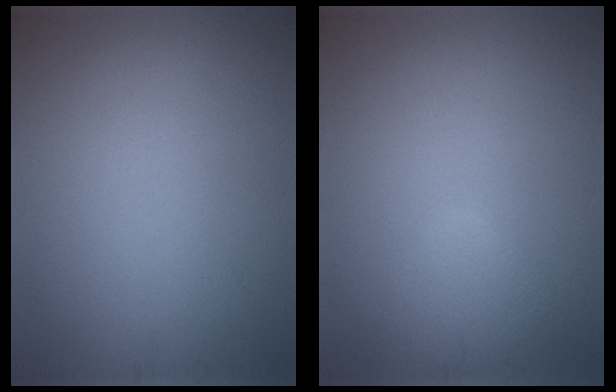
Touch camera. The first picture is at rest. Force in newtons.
{"total": 2.3, "press": 2.3, "slide": 0.1}